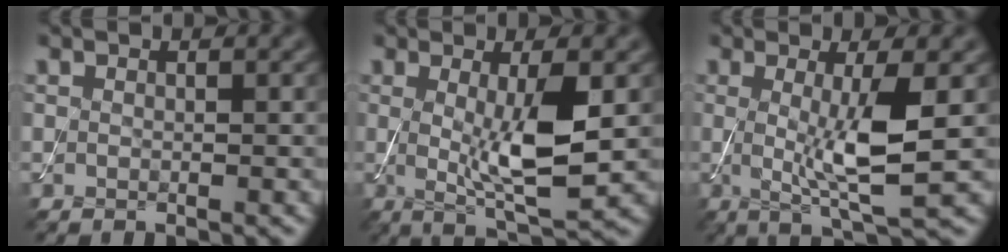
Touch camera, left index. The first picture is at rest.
{"total": 6.3, "force": [0.2, 1.4, 6.2], "torque": [-0.105, -0.014, 0.008]}
{"total": 5.8, "force": [0.2, 1.0, 5.7], "torque": [-0.102, -0.014, 0.004]}